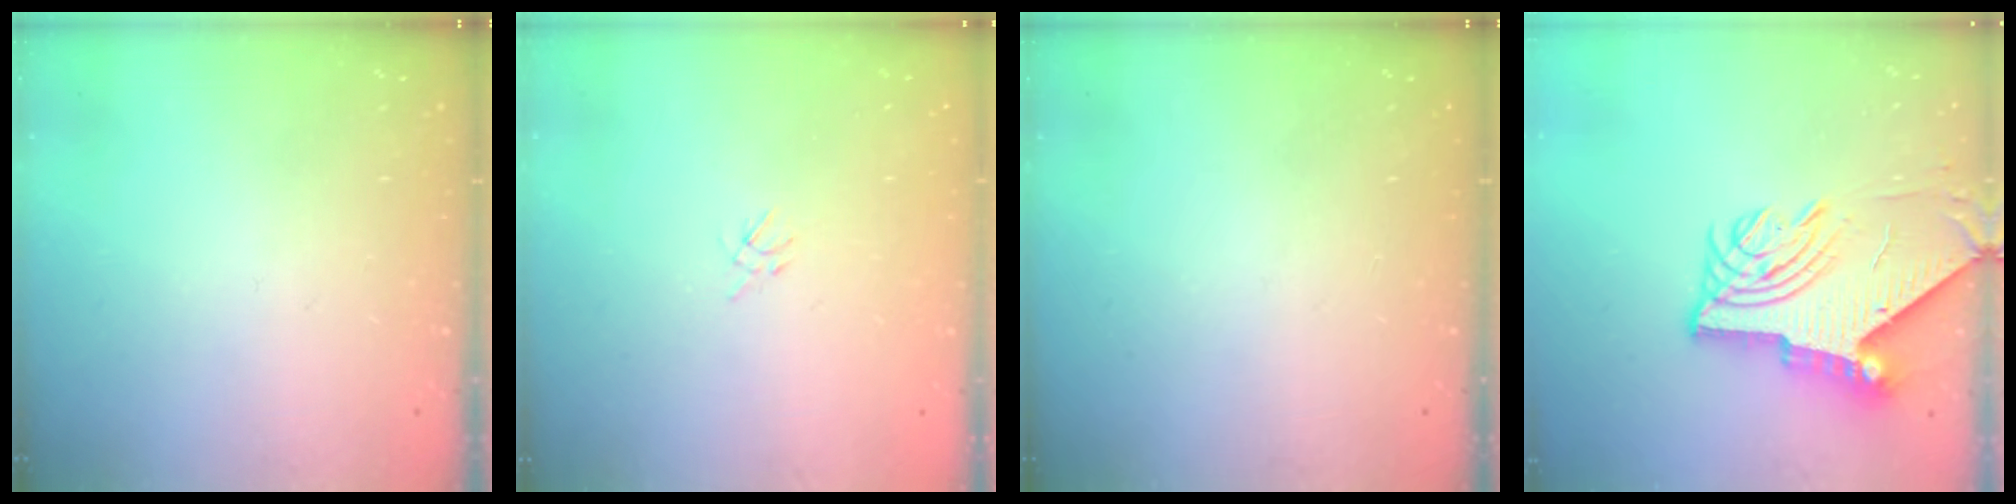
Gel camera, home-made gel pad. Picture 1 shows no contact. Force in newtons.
{"total": 2.2, "press": 2.2, "slide": 0.5}
{"total": 0.0}
{"total": 10.9, "press": 10.8, "slide": 1.2}